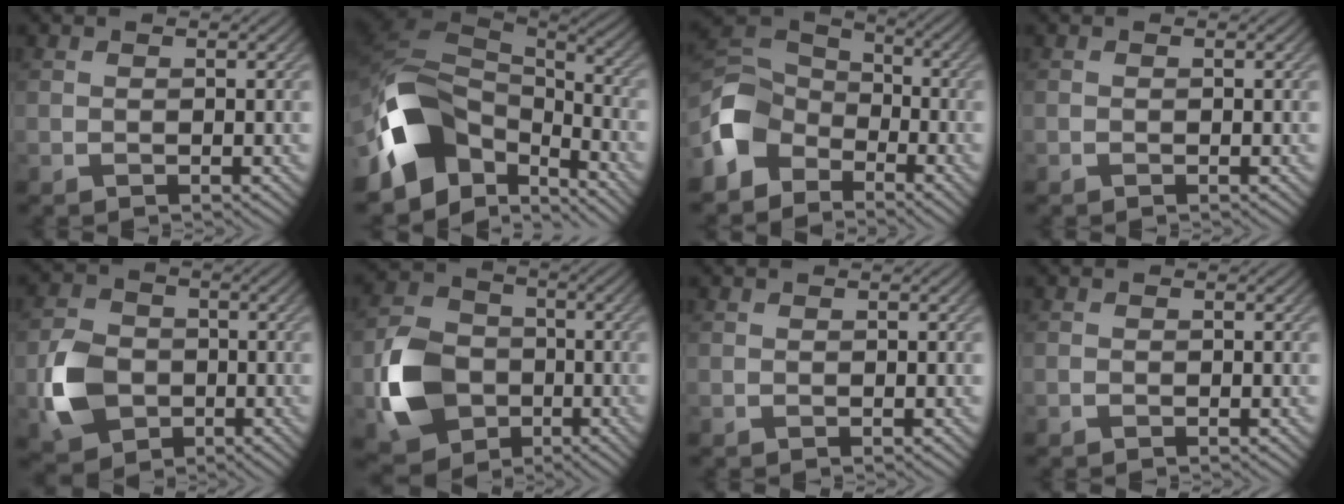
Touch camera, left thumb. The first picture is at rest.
{"total": 13.9, "force": [-6.3, 8.3, 9.2], "torque": [-0.205, -0.013, -0.115]}
{"total": 8.3, "force": [-4.5, 5.7, 4.0], "torque": [-0.097, 0.000, -0.115]}
{"total": 0.0}
{"total": 7.6, "force": [-2.1, 6.0, 4.2], "torque": [-0.100, -0.005, -0.054]}
{"total": 10.3, "force": [-3.1, 8.0, 5.7], "torque": [-0.133, -0.006, -0.073]}
{"total": 0.0}
{"total": 0.0}